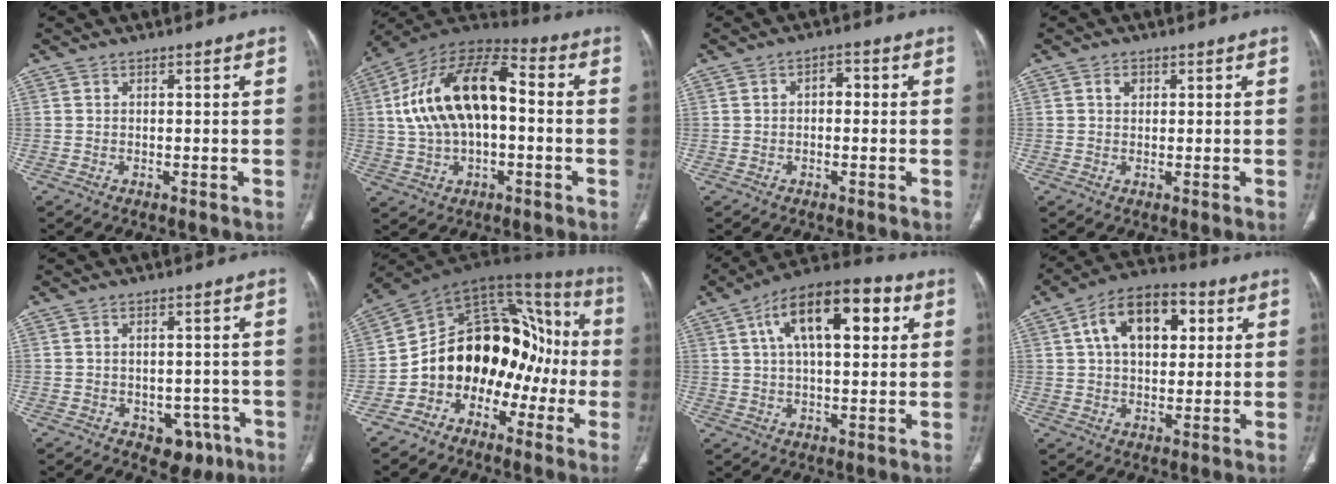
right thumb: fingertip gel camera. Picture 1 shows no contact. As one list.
[{"total": 19.7, "force": [1.1, 10.8, 16.4], "torque": [-0.293, 0.040, 0.015]}, {"total": 2.6, "force": [0.2, 1.7, 2.0], "torque": [-0.024, 0.012, -0.003]}, {"total": 1.6, "force": [0.7, 1.2, 0.8], "torque": [-0.007, 0.000, 0.010]}, {"total": 6.0, "force": [-2.8, 4.3, 3.2], "torque": [-0.016, 0.017, -0.027]}, {"total": 20.7, "force": [-4.6, 14.7, 13.9], "torque": [-0.145, 0.107, -0.077]}, {"total": 17.7, "force": [5.8, 7.9, 14.7], "torque": [-0.218, 0.017, 0.085]}, {"total": 14.3, "force": [4.2, 8.6, 10.6], "torque": [-0.147, 0.011, 0.063]}]